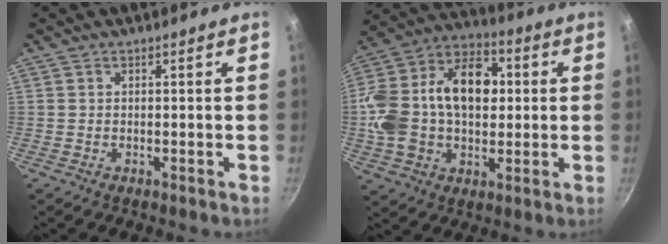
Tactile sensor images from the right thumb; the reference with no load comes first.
{"total": 22.5, "force": [1.8, 15.3, 16.4], "torque": [-0.278, 0.040, 0.017]}